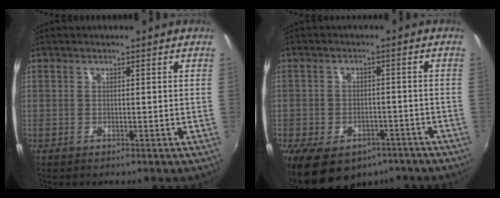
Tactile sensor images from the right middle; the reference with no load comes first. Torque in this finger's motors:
{"motor_torque": [1.35, -0.79, 0.32, 0.21]}